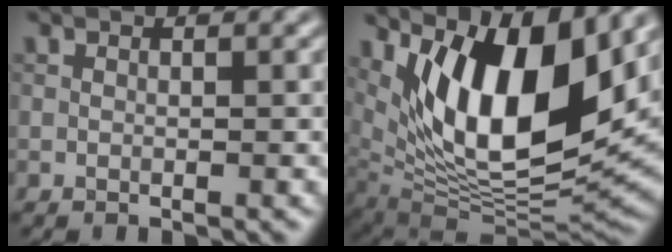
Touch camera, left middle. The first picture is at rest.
{"total": 13.3, "force": [4.9, 5.6, 11.0], "torque": [-0.185, -0.011, 0.088]}